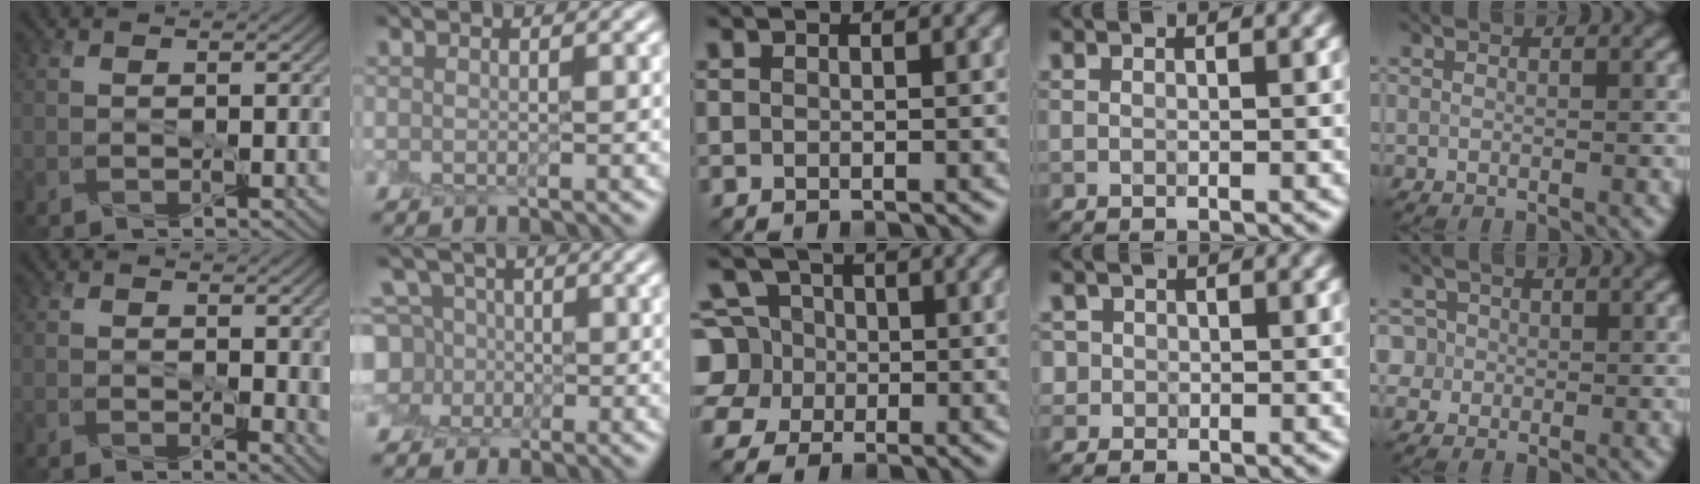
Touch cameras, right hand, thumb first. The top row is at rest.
{"thumb": {"total": 2.3, "force": [0.6, 1.2, 1.8], "torque": [-0.022, -0.007, 0.012]}, "index": {"total": 4.7, "force": [-0.5, 4.2, 2.2], "torque": [-0.041, 0.013, -0.027]}, "middle": {"total": 6.3, "force": [-0.1, 5.8, 2.4], "torque": [-0.054, 0.036, -0.037]}, "ring": {"total": 1.9, "force": [0.4, 1.8, 0.5], "torque": [0.000, 0.004, 0.010]}, "little": {"total": 3.0, "force": [0.5, 2.9, 0.8], "torque": [-0.003, 0.020, 0.000]}}